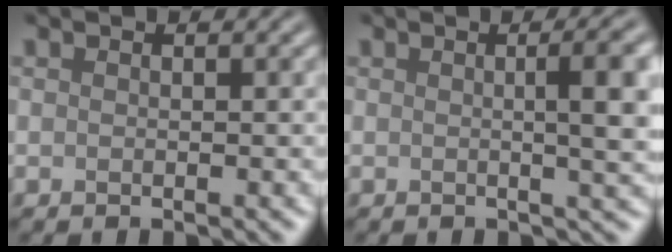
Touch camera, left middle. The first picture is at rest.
{"total": 6.0, "force": [0.6, 1.8, 5.7], "torque": [-0.054, 0.012, 0.006]}